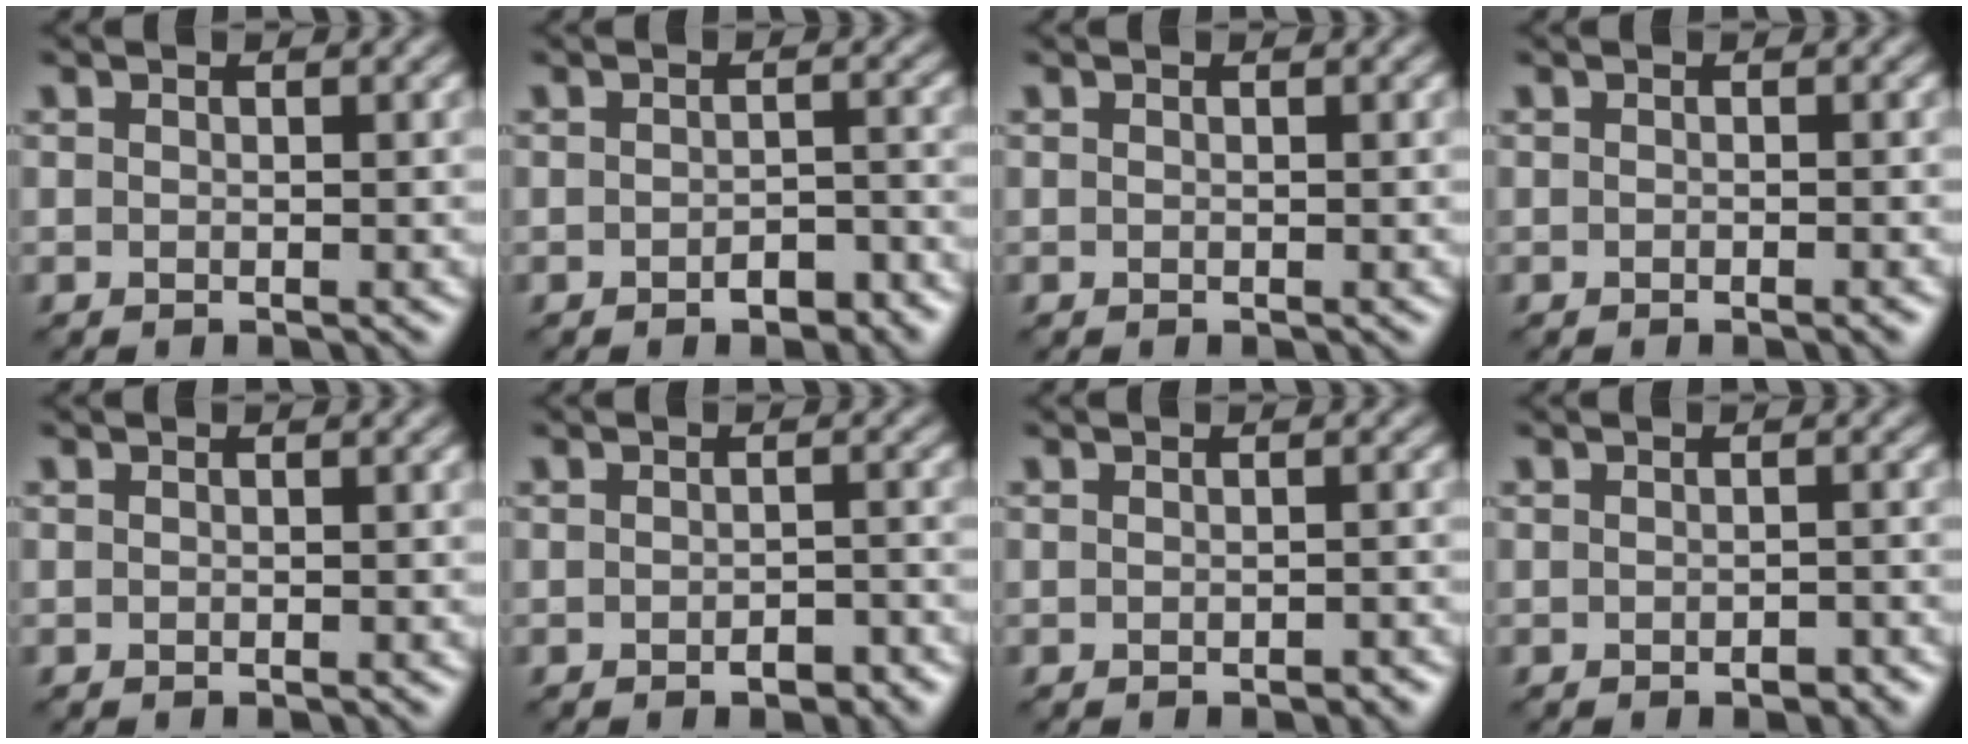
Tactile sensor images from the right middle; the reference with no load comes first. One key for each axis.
{"total": 2.3, "fx": -1.4, "fy": 1.1, "fz": 1.5, "tx": -0.021, "ty": 0.004, "tz": -0.019}
{"total": 0.0}
{"total": 0.8, "fx": -0.5, "fy": 0.1, "fz": 0.6, "tx": -0.007, "ty": 0.000, "tz": -0.007}
{"total": 0.0}
{"total": 1.8, "fx": -1.1, "fy": 0.8, "fz": 1.3, "tx": -0.017, "ty": 0.001, "tz": -0.015}
{"total": 0.9, "fx": -0.6, "fy": 0.3, "fz": 0.6, "tx": -0.009, "ty": -0.001, "tz": -0.007}
{"total": 1.3, "fx": -0.8, "fy": 0.5, "fz": 0.9, "tx": -0.014, "ty": -0.002, "tz": -0.010}